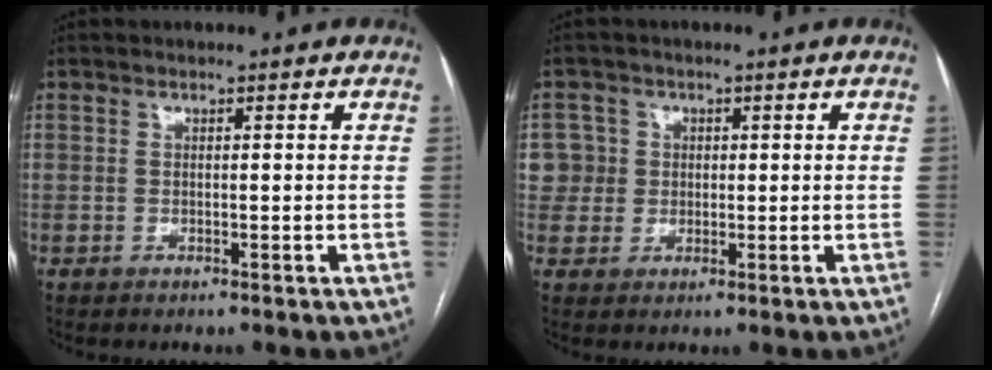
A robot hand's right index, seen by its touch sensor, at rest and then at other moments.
{"total": 4.6, "force": [0.9, 4.5, -0.2], "torque": [0.023, 0.014, 0.019]}